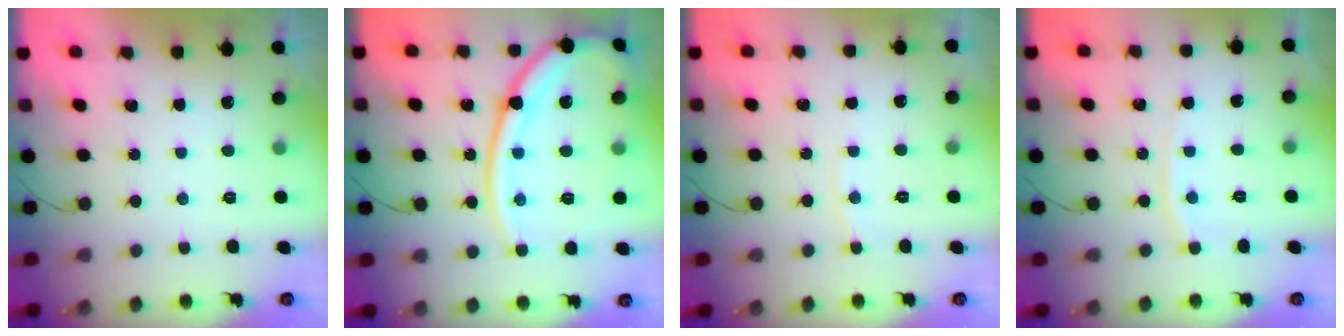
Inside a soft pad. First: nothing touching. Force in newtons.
{"total": 18.3, "press": 18.2, "slide": 2.0}
{"total": 2.8, "press": 2.7, "slide": 0.4}
{"total": 4.1, "press": 4.0, "slide": 0.6}